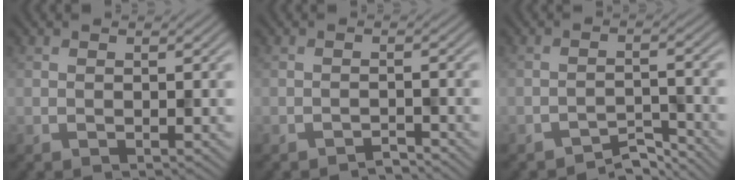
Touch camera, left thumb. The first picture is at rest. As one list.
[{"total": 1.4, "force": [-1.3, 0.1, 0.4], "torque": [-0.004, 0.003, -0.028]}, {"total": 3.6, "force": [-3.4, 0.6, 1.1], "torque": [-0.013, 0.005, -0.062]}]